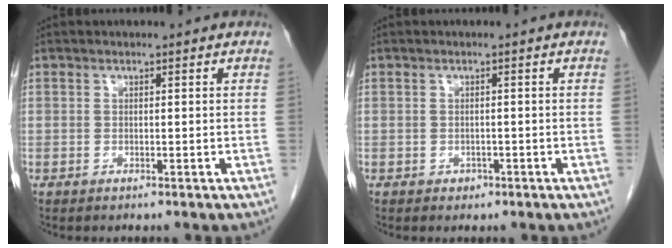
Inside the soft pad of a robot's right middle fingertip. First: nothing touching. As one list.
[{"total": 1.0, "force": [-0.5, 0.8, 0.3], "torque": [-0.005, 0.002, -0.006]}]